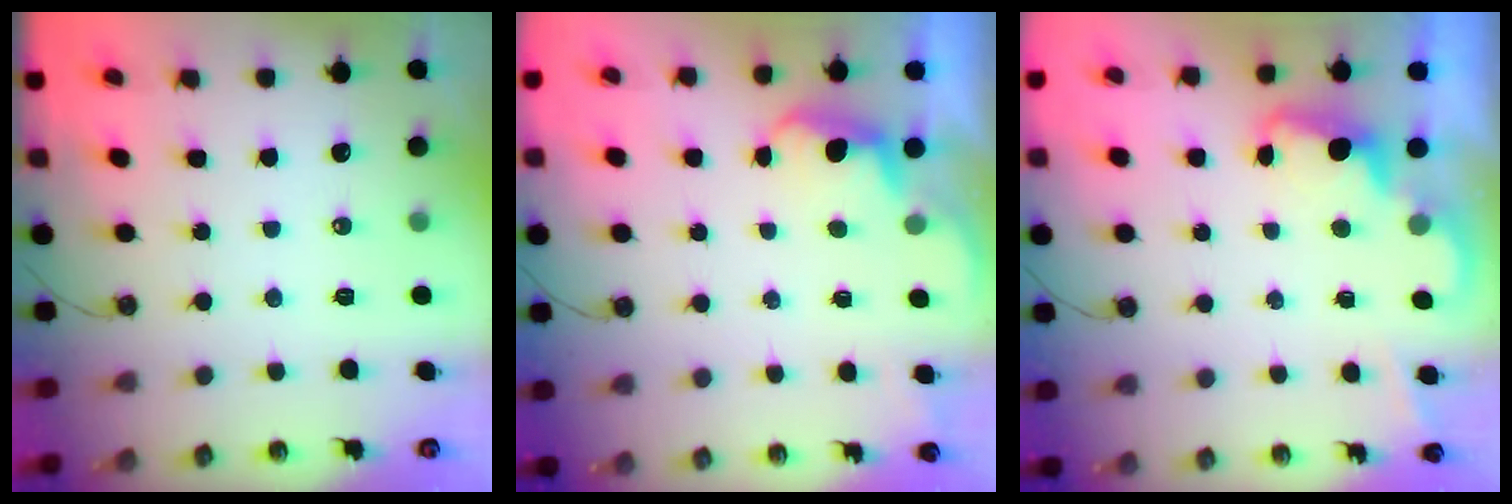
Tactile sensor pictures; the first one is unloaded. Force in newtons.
{"total": 2.3, "press": 2.1, "slide": 0.9}
{"total": 2.4, "press": 2.4, "slide": 0.5}